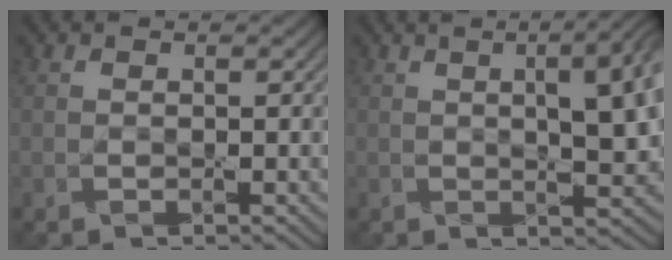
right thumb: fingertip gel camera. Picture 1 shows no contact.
{"total": 7.9, "force": [1.5, 2.7, 7.3], "torque": [-0.085, 0.016, 0.014]}